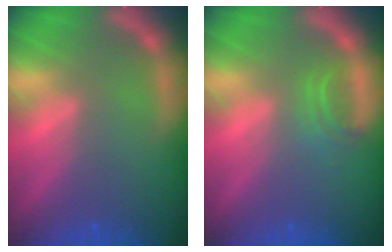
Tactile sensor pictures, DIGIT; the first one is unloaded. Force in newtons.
{"total": 1.9}